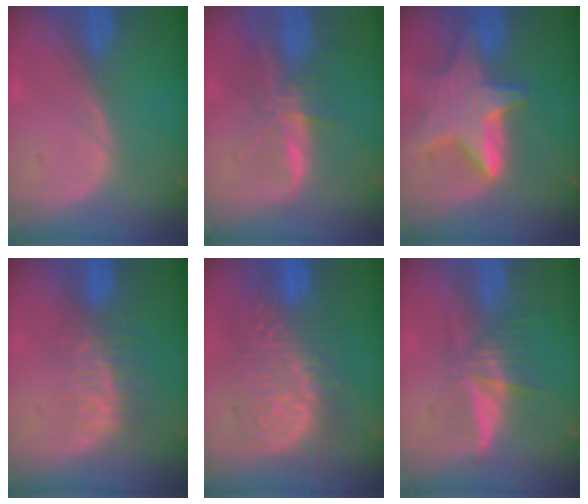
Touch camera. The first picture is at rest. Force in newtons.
{"total": 8.0, "press": 6.7, "slide": 4.3}
{"total": 9.1, "press": 9.1, "slide": 0.8}
{"total": 7.9, "press": 6.9, "slide": 4.0}
{"total": 13.2, "press": 13.2, "slide": 1.4}
{"total": 6.0, "press": 5.3, "slide": 2.7}